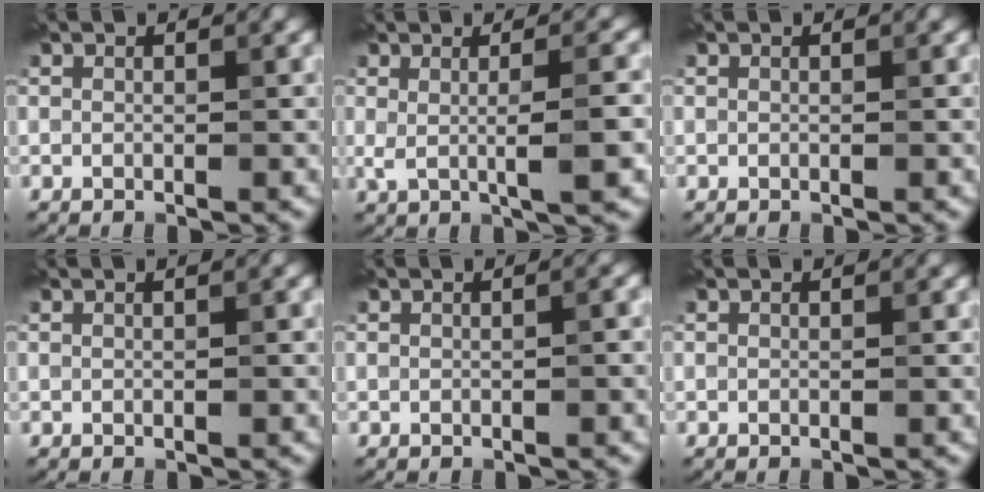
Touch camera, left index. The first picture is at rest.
{"total": 4.5, "force": [0.0, 1.0, 4.4], "torque": [-0.070, -0.001, 0.001]}
{"total": 0.0}
{"total": 1.0, "force": [0.2, 0.3, 0.9], "torque": [-0.012, 0.002, -0.003]}
{"total": 1.2, "force": [0.1, 0.4, 1.2], "torque": [-0.012, 0.004, -0.001]}
{"total": 0.0}